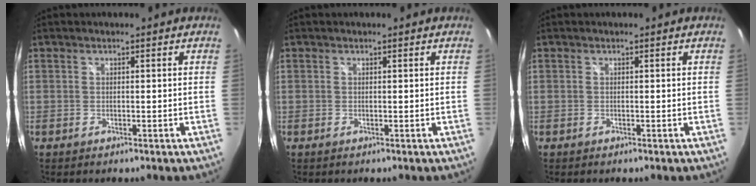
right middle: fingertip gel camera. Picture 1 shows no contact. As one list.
[{"total": 0.0}, {"total": 0.0}]